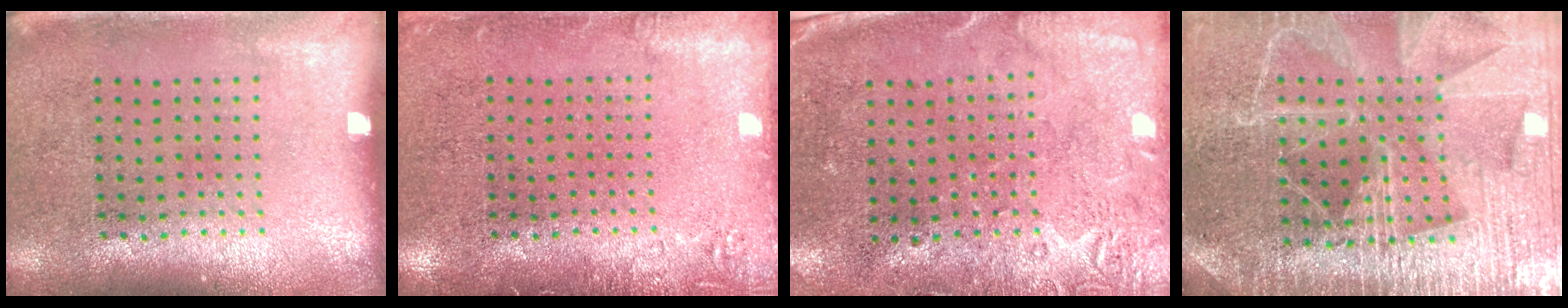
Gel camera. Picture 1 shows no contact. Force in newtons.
{"total": 1.5, "press": 1.5, "slide": 0.2}
{"total": 2.7, "press": 2.2, "slide": 1.5}
{"total": 4.5, "press": 4.2, "slide": 1.7}